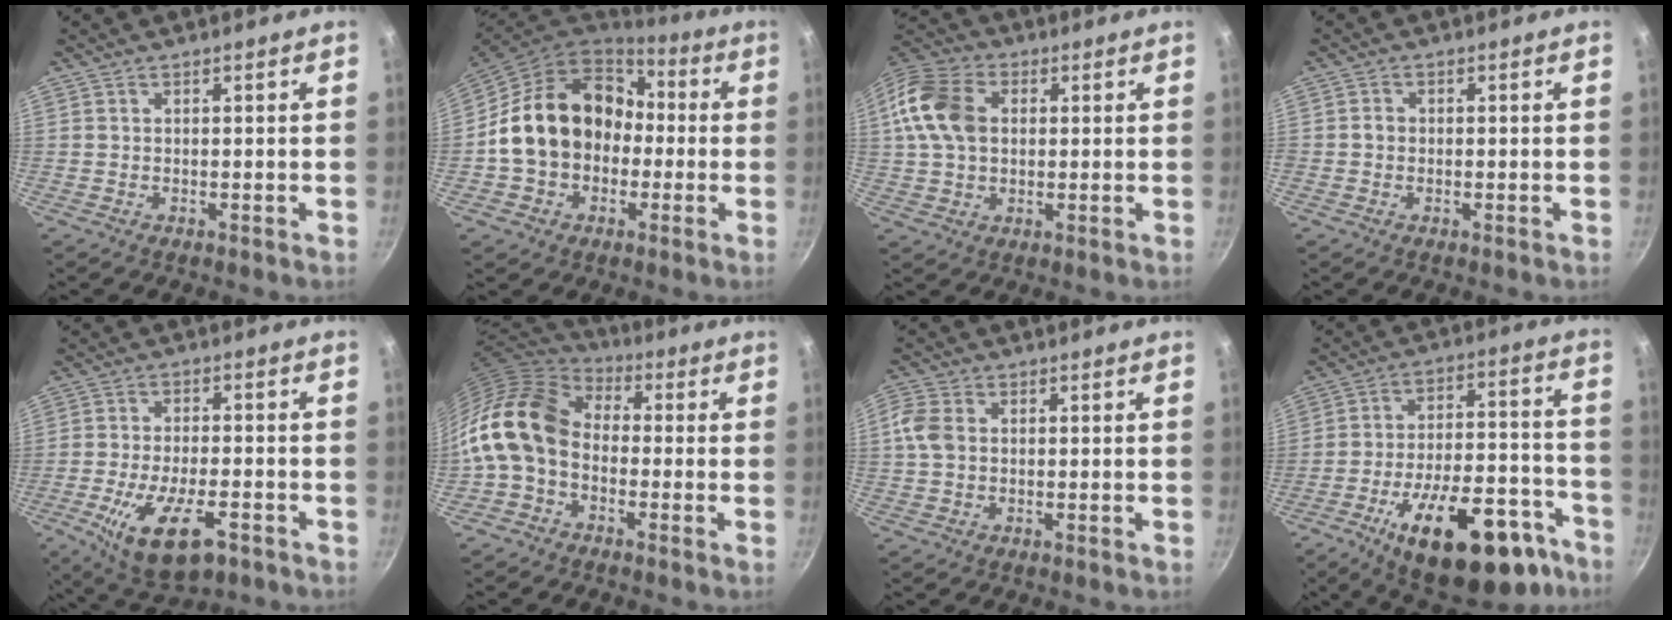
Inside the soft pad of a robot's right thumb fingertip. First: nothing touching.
{"total": 19.0, "force": [-0.1, 15.2, 11.3], "torque": [-0.177, 0.056, -0.001]}
{"total": 13.3, "force": [2.2, 9.6, 9.0], "torque": [-0.164, 0.016, 0.024]}
{"total": 1.4, "force": [-0.2, 1.1, 0.7], "torque": [-0.013, 0.009, -0.008]}
{"total": 13.9, "force": [-6.0, 5.9, 11.0], "torque": [-0.191, 0.008, -0.097]}
{"total": 15.7, "force": [-1.0, 11.5, 10.6], "torque": [-0.190, 0.035, -0.040]}
{"total": 5.2, "force": [0.4, 4.0, 3.4], "torque": [-0.066, 0.007, -0.001]}
{"total": 26.3, "force": [-14.7, 11.7, 18.4], "torque": [-0.225, 0.077, -0.206]}